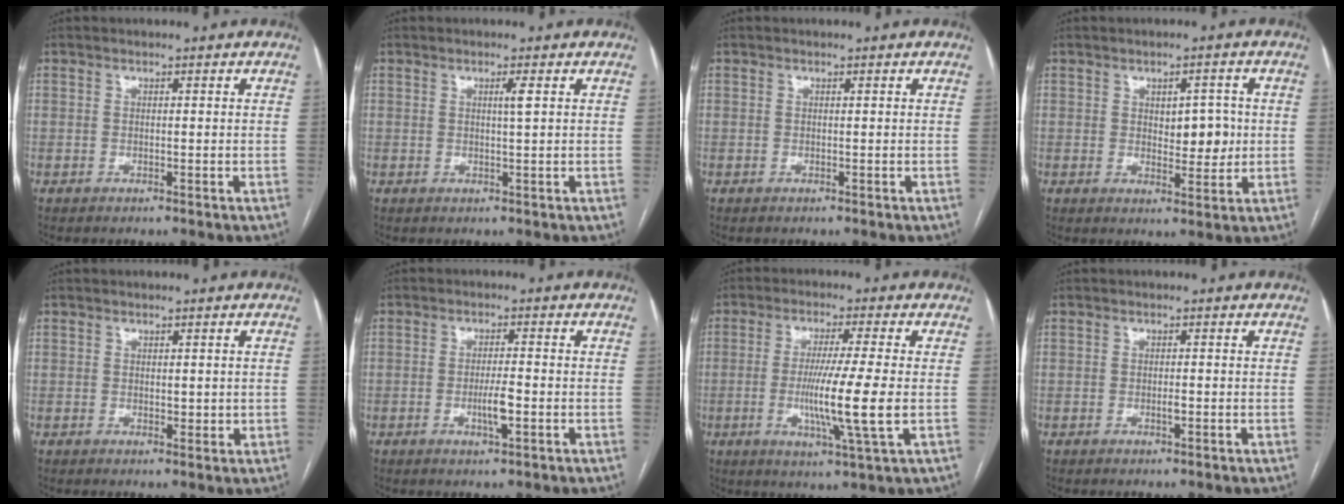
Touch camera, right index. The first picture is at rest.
{"total": 1.6, "force": [0.5, -0.3, 1.4], "torque": [-0.026, -0.002, 0.009]}
{"total": 0.0}
{"total": 5.0, "force": [0.5, 2.4, 4.3], "torque": [-0.053, -0.001, 0.013]}
{"total": 1.8, "force": [0.3, 1.1, 1.4], "torque": [-0.017, -0.004, 0.008]}
{"total": 3.6, "force": [-1.1, 0.5, 3.4], "torque": [-0.064, -0.003, -0.017]}
{"total": 10.3, "force": [-1.4, -1.0, 10.1], "torque": [-0.187, -0.025, -0.028]}
{"total": 0.8, "force": [-0.2, 0.2, 0.8], "torque": [-0.015, -0.001, -0.003]}